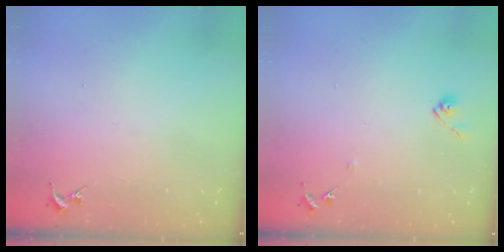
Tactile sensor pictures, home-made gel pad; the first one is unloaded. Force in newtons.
{"total": 6.9, "press": 6.9, "slide": 0.7}